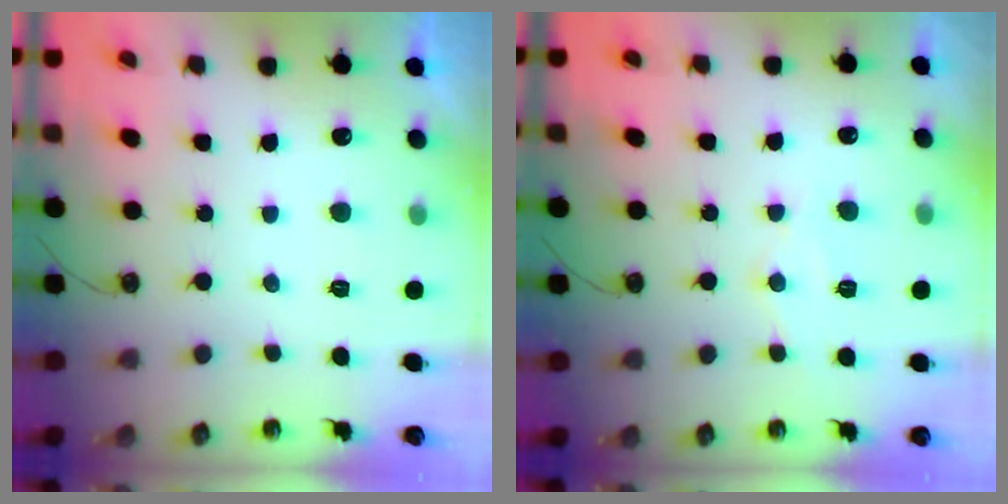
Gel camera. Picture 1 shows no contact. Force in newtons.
{"total": 7.4, "press": 7.4, "slide": 0.6}